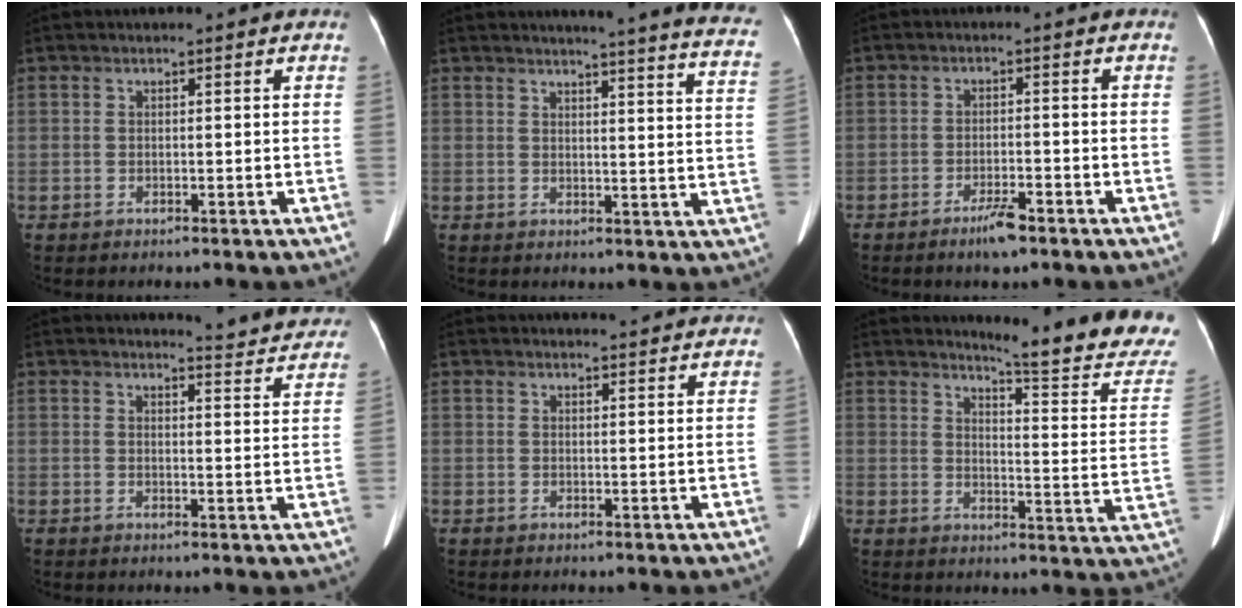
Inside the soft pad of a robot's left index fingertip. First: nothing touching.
{"total": 20.4, "force": [18.9, -0.1, 7.7], "torque": [-0.089, -0.097, 0.194]}
{"total": 3.6, "force": [-2.7, 0.6, 2.3], "torque": [-0.047, -0.002, -0.044]}
{"total": 8.5, "force": [8.4, 1.0, 1.1], "torque": [0.002, -0.025, 0.077]}
{"total": 6.3, "force": [6.0, 0.8, 2.0], "torque": [-0.021, 0.010, 0.060]}
{"total": 16.7, "force": [15.5, -0.5, 6.1], "torque": [-0.081, -0.116, 0.172]}